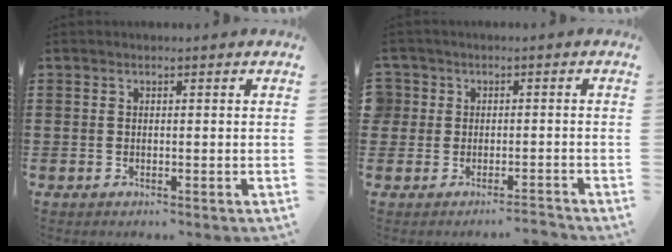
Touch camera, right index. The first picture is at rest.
{"total": 2.2, "force": [-1.7, 1.5, 0.0], "torque": [-0.008, 0.007, -0.040]}